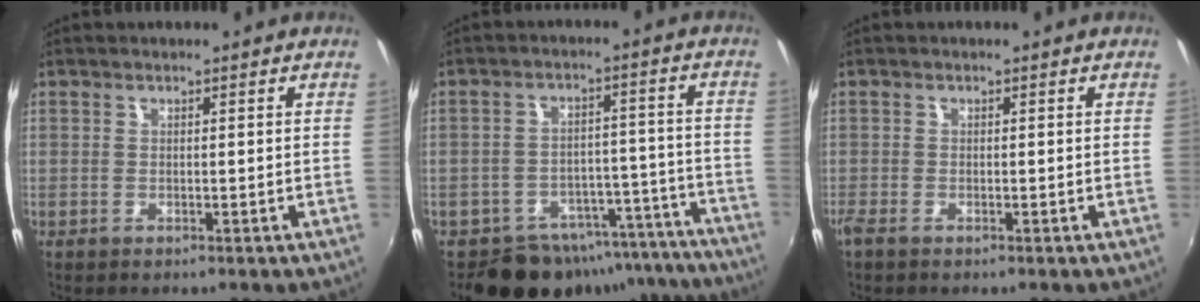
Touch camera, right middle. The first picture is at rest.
{"total": 16.3, "force": [-13.5, 8.2, 3.8], "torque": [-0.070, 0.044, -0.159]}
{"total": 1.2, "force": [-0.9, 0.0, 0.8], "torque": [-0.019, -0.007, -0.020]}